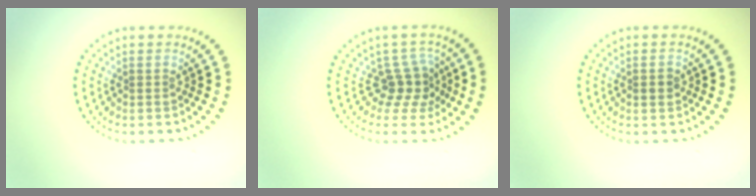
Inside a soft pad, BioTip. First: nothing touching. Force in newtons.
{"total": 2.9, "press": 2.0, "slide": 2.0}
{"total": 1.4, "press": 1.4, "slide": 0.1}